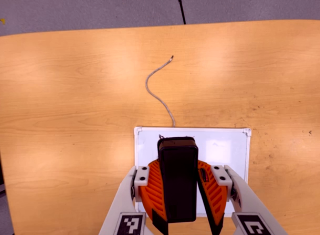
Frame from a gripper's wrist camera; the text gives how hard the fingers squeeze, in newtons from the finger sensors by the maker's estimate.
{"total": 9.3, "left": 9.5, "right": 9.1}